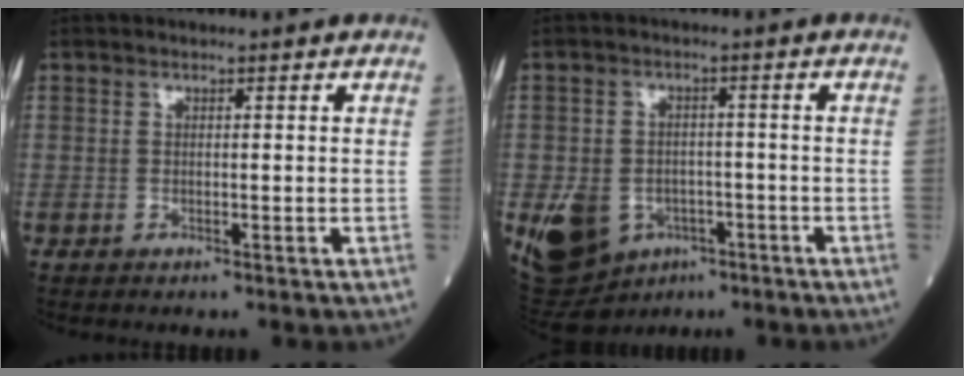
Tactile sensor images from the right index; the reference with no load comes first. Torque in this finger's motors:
{"motor_torque": [0.93, -0.46, 0.60, 0.07]}